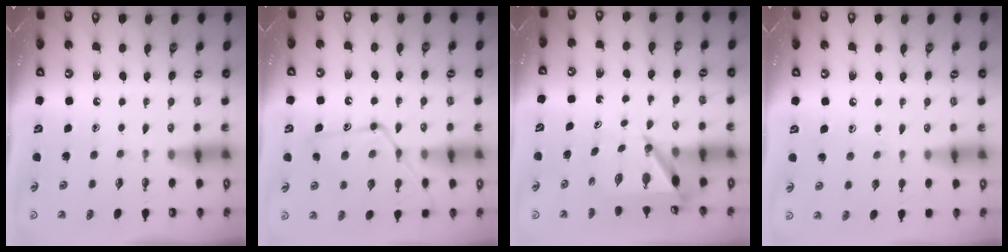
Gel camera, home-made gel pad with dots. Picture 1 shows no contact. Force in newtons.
{"total": 15.6, "press": 15.5, "slide": 1.2}
{"total": 5.9, "press": 5.9, "slide": 0.2}
{"total": 5.0, "press": 5.0, "slide": 0.6}